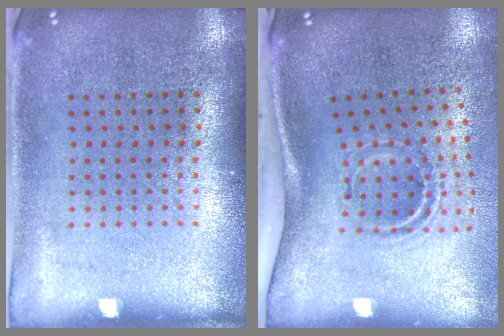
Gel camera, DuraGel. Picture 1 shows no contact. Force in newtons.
{"total": 2.2, "press": 1.2, "slide": 1.8}